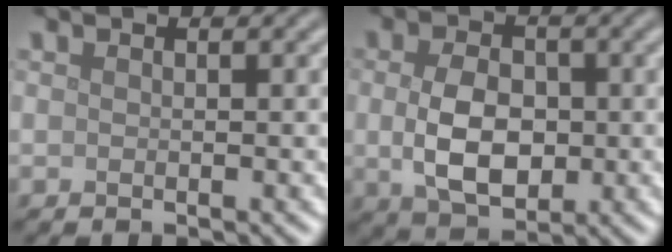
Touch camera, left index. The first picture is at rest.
{"total": 5.4, "force": [-0.3, 3.6, 4.1], "torque": [-0.082, -0.006, -0.003]}